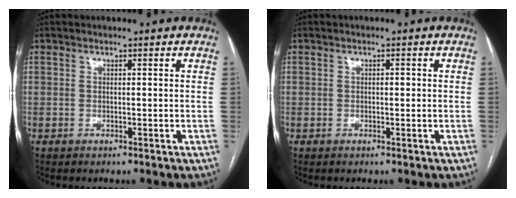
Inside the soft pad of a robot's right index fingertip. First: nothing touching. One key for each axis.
{"total": 0.6, "fx": 0.0, "fy": 0.4, "fz": 0.5, "tx": -0.009, "ty": 0.005, "tz": -0.001}